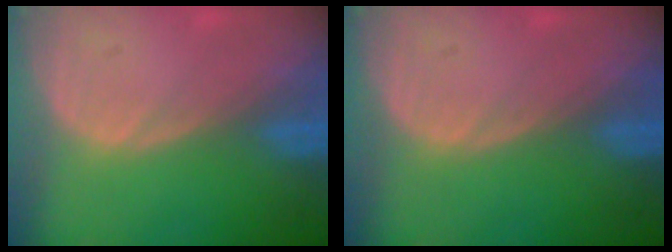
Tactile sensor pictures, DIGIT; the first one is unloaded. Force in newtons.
{"total": 0.0}